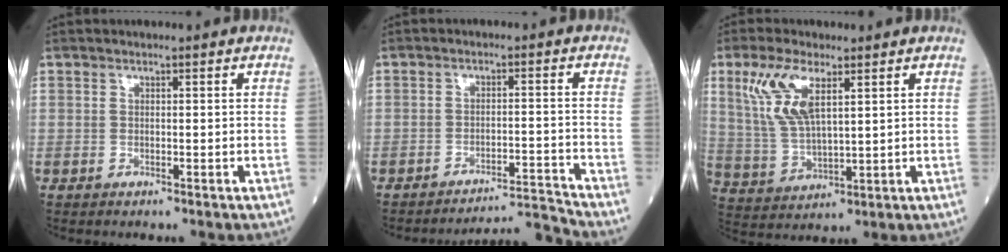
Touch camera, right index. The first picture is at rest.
{"total": 6.7, "force": [-5.8, -3.1, -1.3], "torque": [0.028, 0.010, -0.094]}
{"total": 9.5, "force": [4.4, 3.1, 7.8], "torque": [-0.182, 0.009, 0.097]}